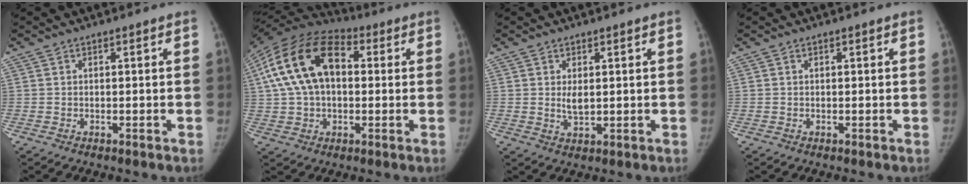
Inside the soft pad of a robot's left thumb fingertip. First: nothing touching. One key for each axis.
{"total": 19.3, "fx": 3.3, "fy": 12.2, "fz": 14.6, "tx": -0.273, "ty": 0.029, "tz": 0.048}
{"total": 2.8, "fx": 0.5, "fy": 1.6, "fz": 2.3, "tx": -0.029, "ty": -0.008, "tz": 0.012}
{"total": 0.0}